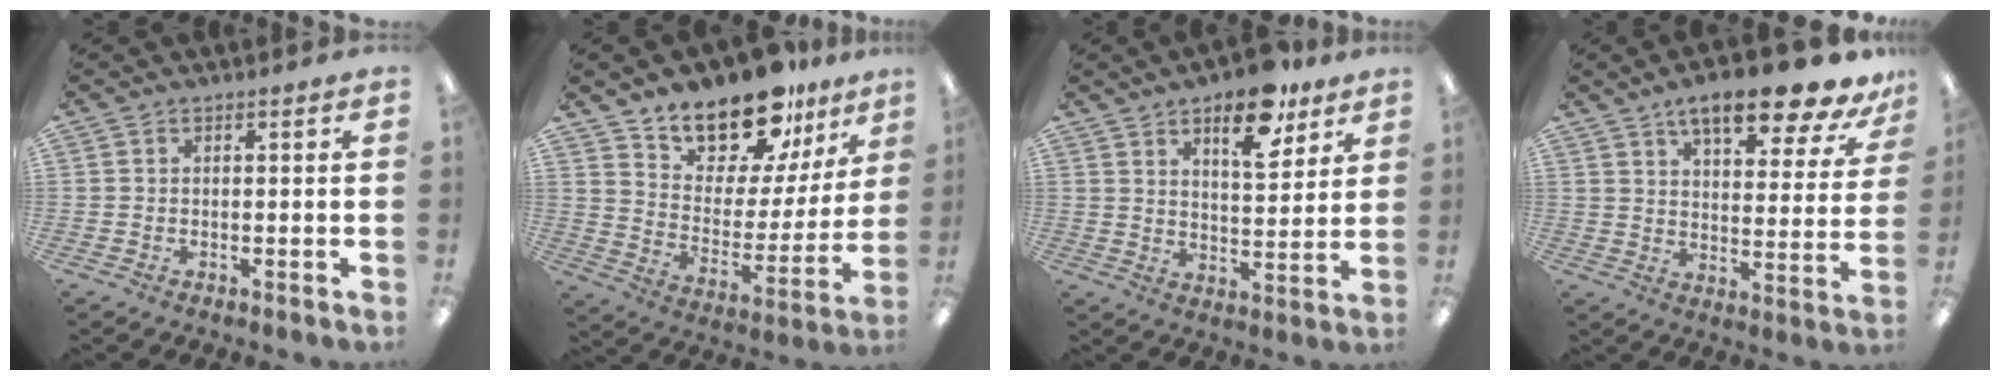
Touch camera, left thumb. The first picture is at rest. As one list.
[{"total": 16.7, "force": [14.3, 6.7, 5.4], "torque": [-0.098, -0.112, 0.253]}, {"total": 12.8, "force": [8.4, 5.4, 8.0], "torque": [-0.103, -0.040, 0.140]}, {"total": 14.3, "force": [11.0, 3.7, 8.4], "torque": [-0.121, -0.068, 0.182]}]